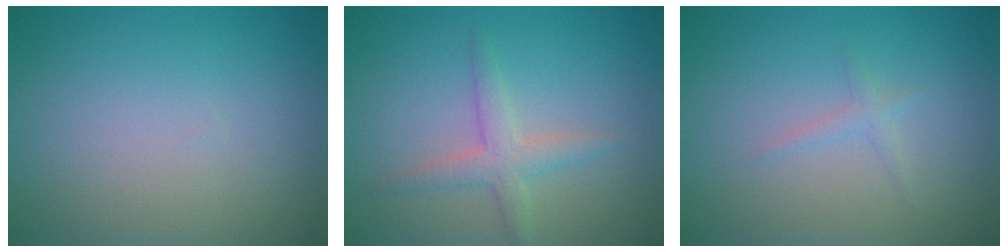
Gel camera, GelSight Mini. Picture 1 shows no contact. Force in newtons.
{"total": 2.5, "press": 2.5, "slide": 0.1}
{"total": 0.9, "press": 0.9, "slide": 0.0}